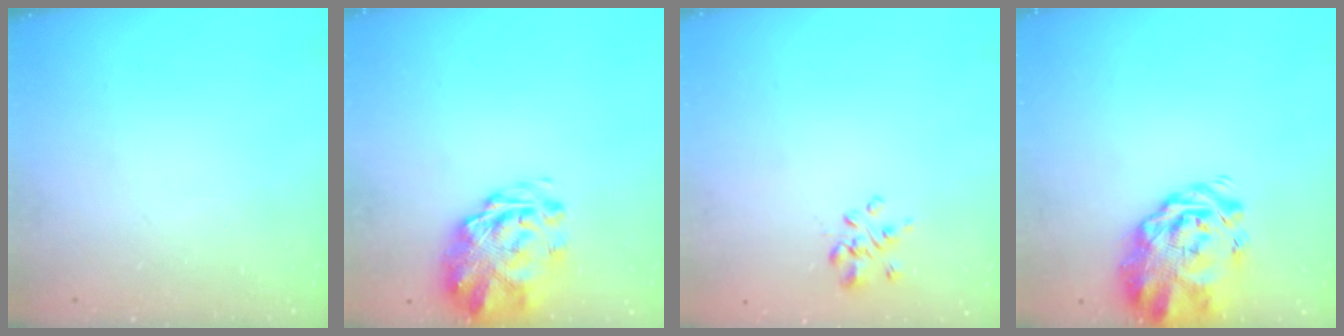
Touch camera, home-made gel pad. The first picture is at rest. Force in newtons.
{"total": 2.8, "press": 2.5, "slide": 1.3}
{"total": 1.4, "press": 1.2, "slide": 0.8}
{"total": 3.8, "press": 3.5, "slide": 1.6}